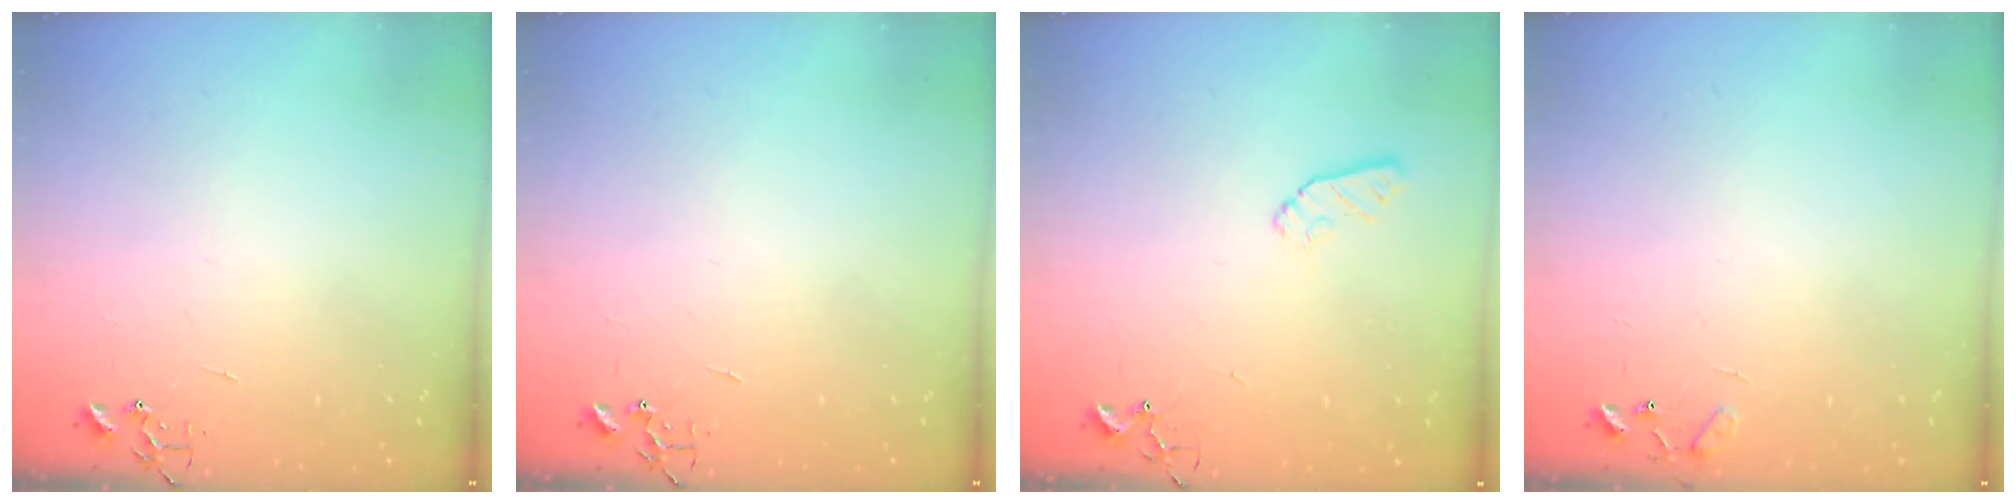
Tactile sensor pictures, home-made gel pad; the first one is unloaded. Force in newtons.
{"total": 0.0}
{"total": 7.2, "press": 7.1, "slide": 0.8}
{"total": 7.6, "press": 7.5, "slide": 0.6}